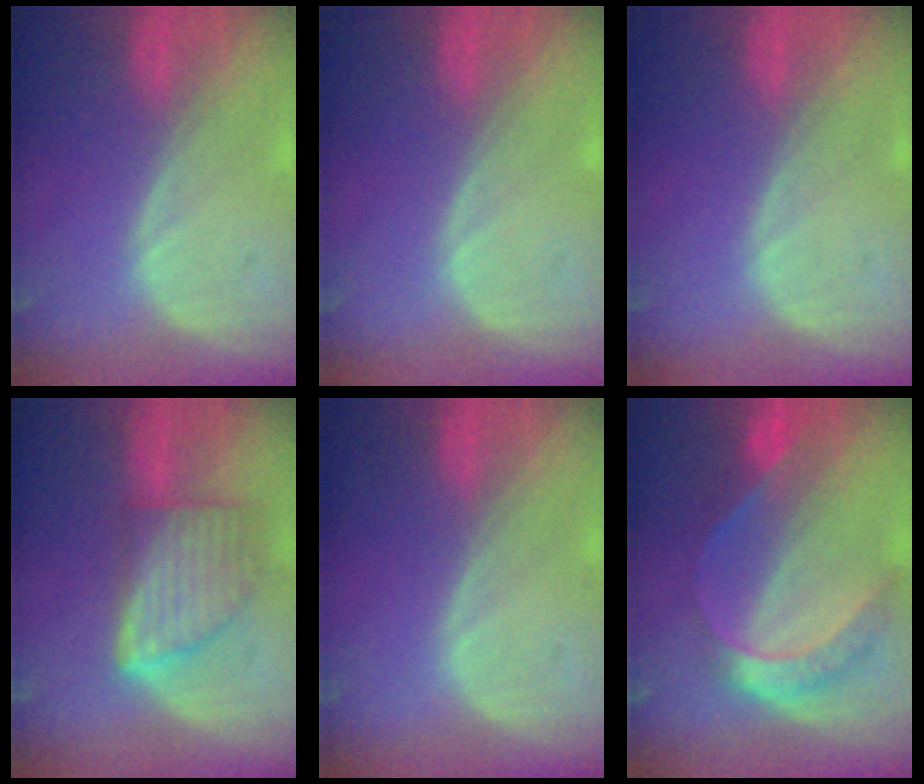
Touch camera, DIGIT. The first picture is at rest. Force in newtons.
{"total": 0.0}
{"total": 0.0}
{"total": 7.6, "press": 7.6, "slide": 0.3}
{"total": 0.0}
{"total": 7.6, "press": 6.4, "slide": 4.2}